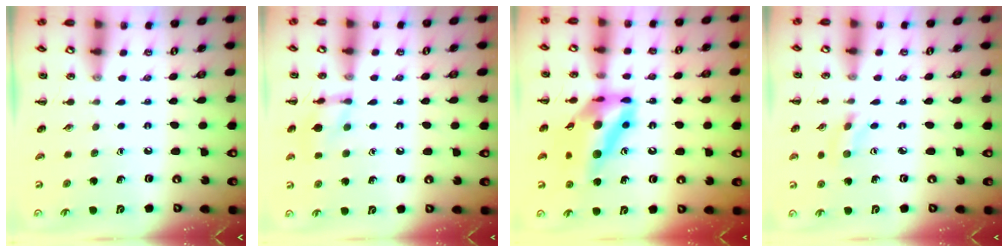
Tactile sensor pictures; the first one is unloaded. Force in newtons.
{"total": 9.9, "press": 9.9, "slide": 0.4}
{"total": 15.1, "press": 14.2, "slide": 5.0}
{"total": 2.0, "press": 1.9, "slide": 0.8}